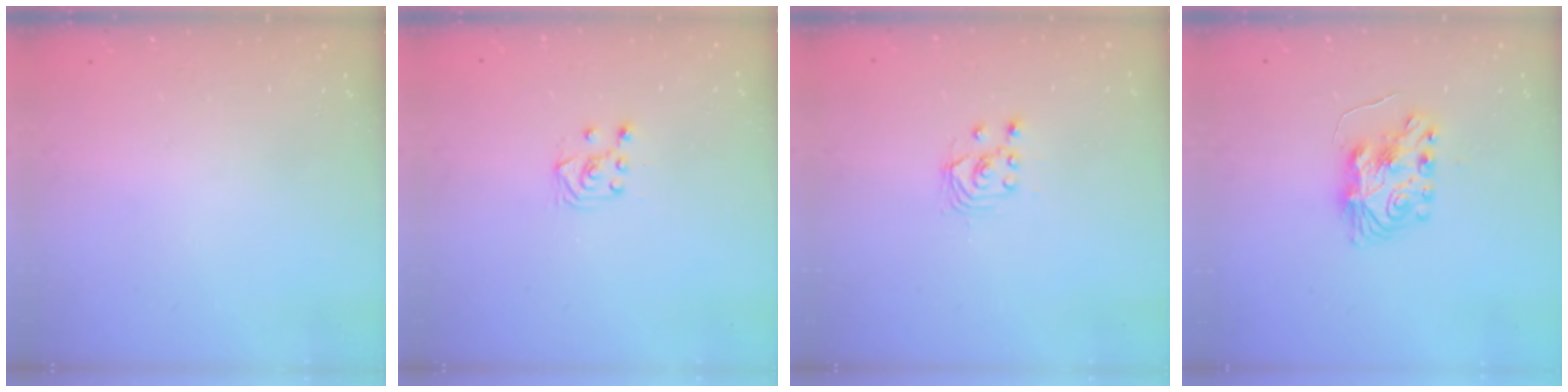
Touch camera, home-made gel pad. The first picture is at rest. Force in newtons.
{"total": 4.9, "press": 4.8, "slide": 0.7}
{"total": 2.7, "press": 2.7, "slide": 0.2}
{"total": 8.5, "press": 8.5, "slide": 0.6}